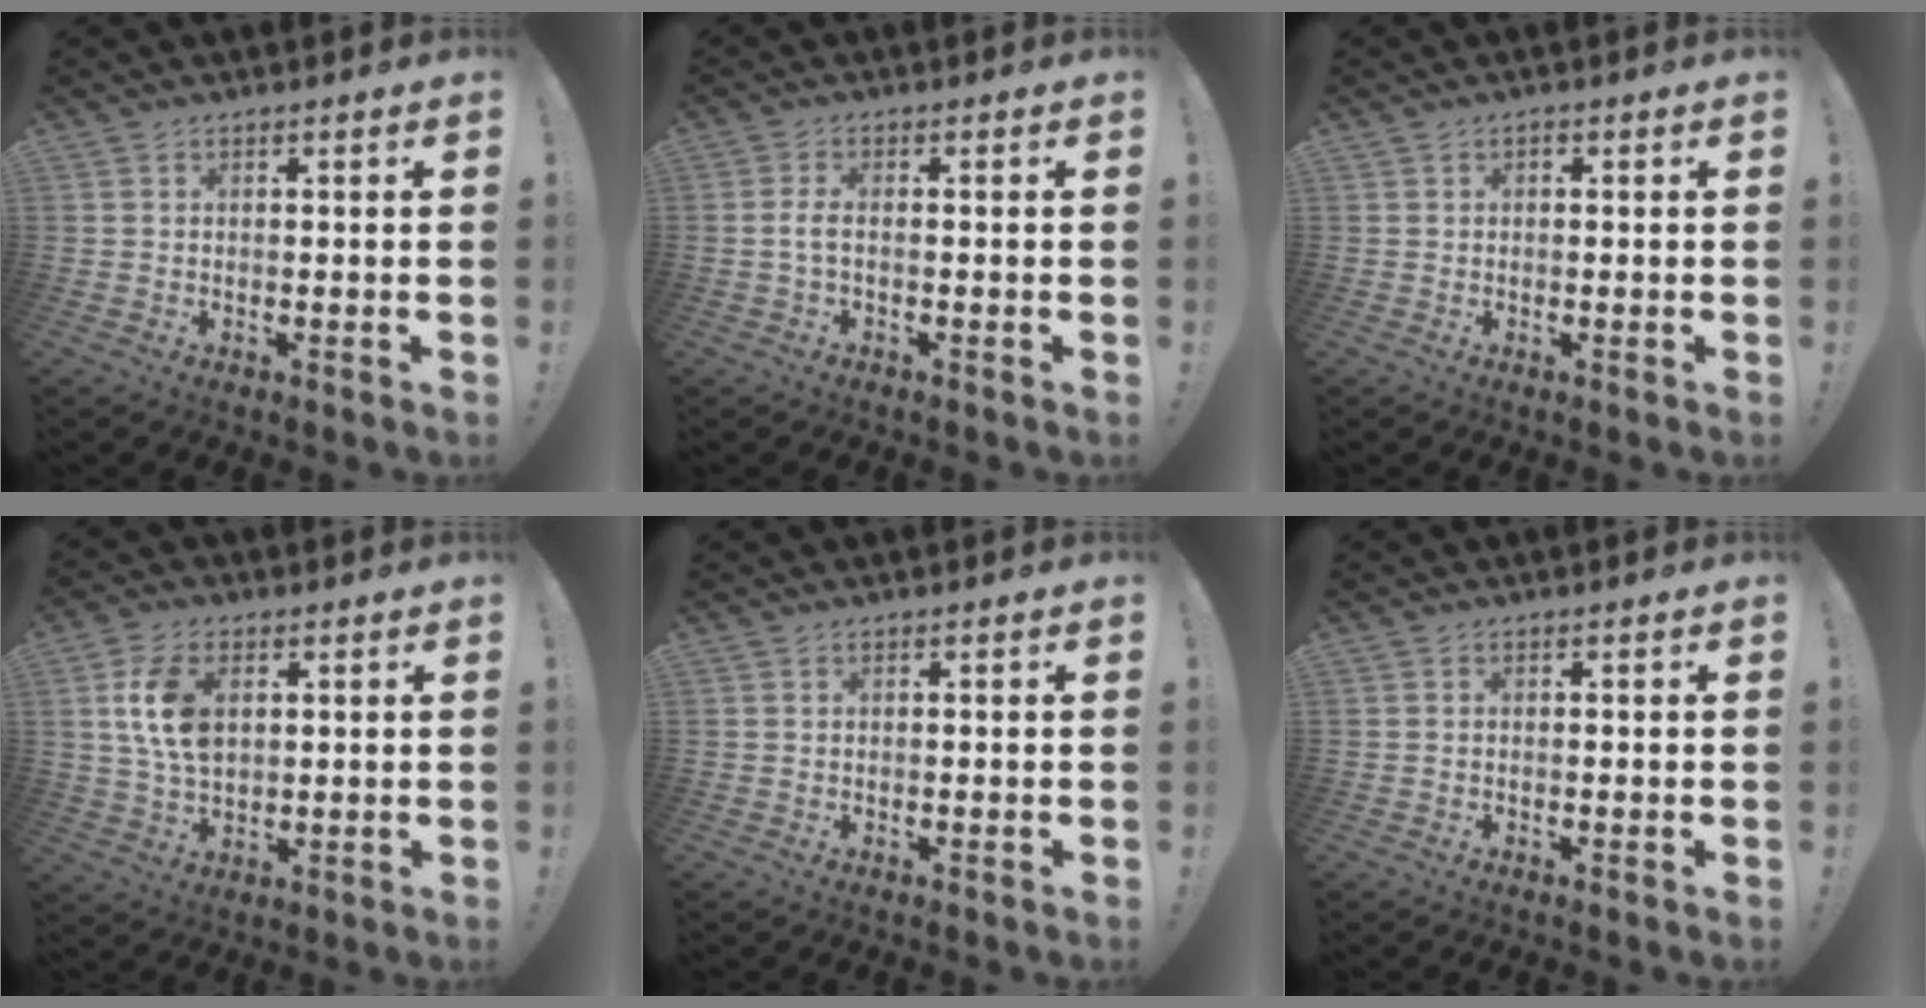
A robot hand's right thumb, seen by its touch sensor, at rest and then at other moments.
{"total": 3.1, "force": [-0.6, 0.8, 3.0], "torque": [-0.068, -0.003, -0.013]}
{"total": 1.1, "force": [-0.2, 0.9, 0.6], "torque": [-0.017, 0.005, -0.005]}
{"total": 11.2, "force": [2.8, 7.2, 8.2], "torque": [-0.159, 0.003, 0.052]}
{"total": 0.0}
{"total": 0.0}